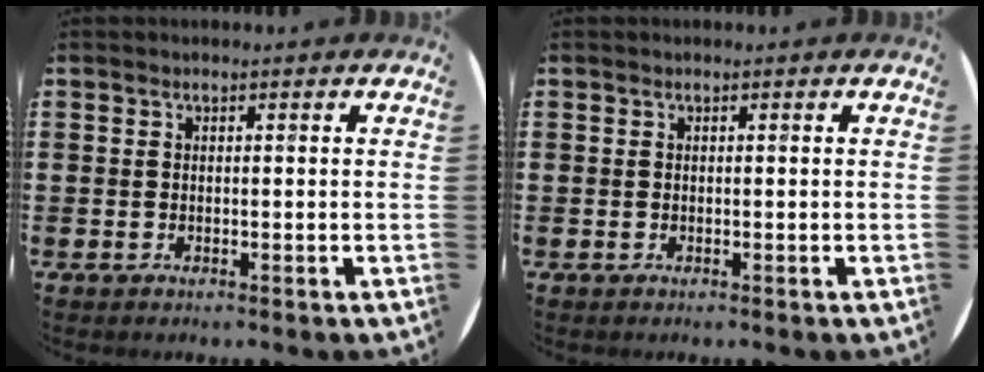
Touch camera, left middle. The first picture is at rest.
{"total": 0.0}